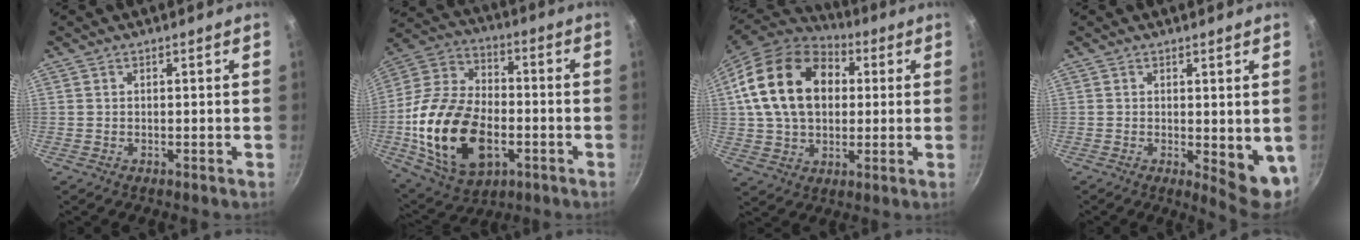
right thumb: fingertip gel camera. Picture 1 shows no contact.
{"total": 23.9, "force": [-5.6, 14.9, 17.8], "torque": [-0.331, 0.026, -0.095]}
{"total": 20.9, "force": [4.5, 14.8, 14.1], "torque": [-0.228, 0.019, 0.072]}
{"total": 6.9, "force": [0.0, 2.7, 6.3], "torque": [-0.067, -0.009, 0.007]}